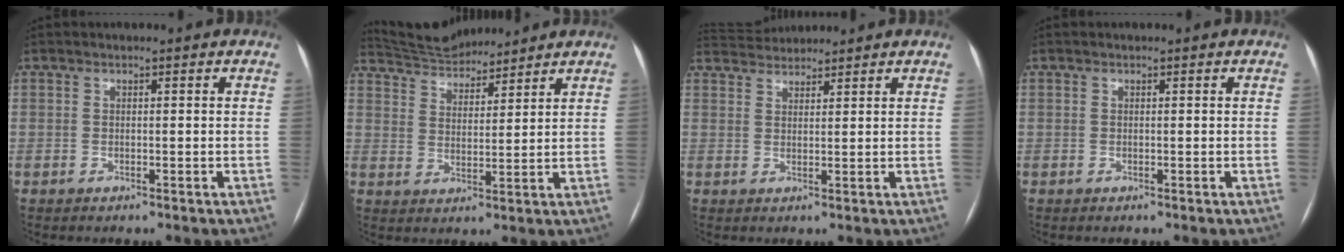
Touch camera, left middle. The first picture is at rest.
{"total": 9.2, "force": [9.0, 1.4, 1.7], "torque": [-0.040, 0.018, 0.161]}
{"total": 5.0, "force": [5.0, 0.5, 0.4], "torque": [-0.013, 0.030, 0.089]}
{"total": 0.0}